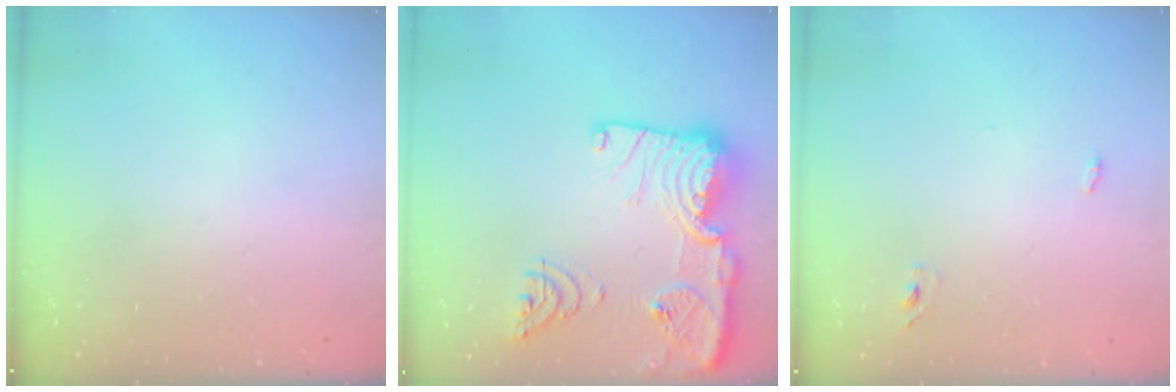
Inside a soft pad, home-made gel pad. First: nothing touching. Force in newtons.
{"total": 24.5, "press": 23.7, "slide": 6.1}
{"total": 2.9, "press": 2.7, "slide": 1.0}